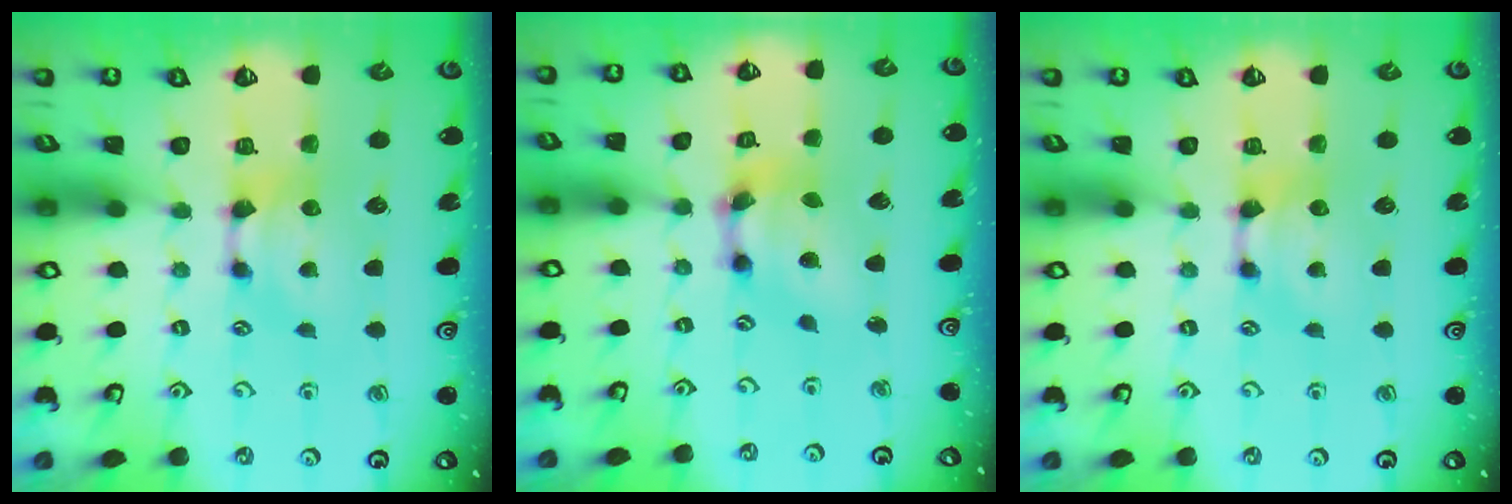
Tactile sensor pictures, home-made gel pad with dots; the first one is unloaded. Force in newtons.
{"total": 6.3, "press": 5.9, "slide": 2.3}
{"total": 0.0}